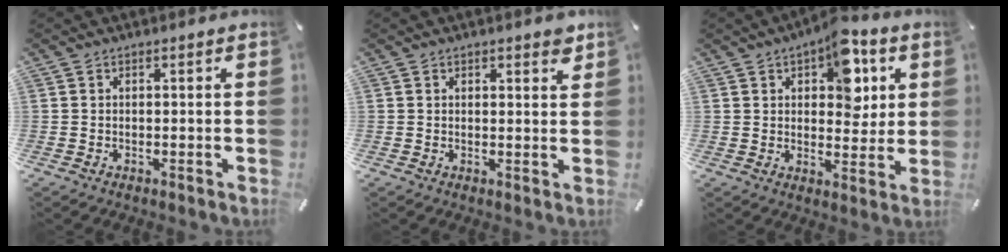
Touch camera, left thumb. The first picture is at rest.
{"total": 2.0, "force": [1.5, 0.9, 0.9], "torque": [-0.004, -0.005, 0.024]}
{"total": 10.6, "force": [5.0, 6.2, 7.1], "torque": [-0.078, -0.021, 0.080]}